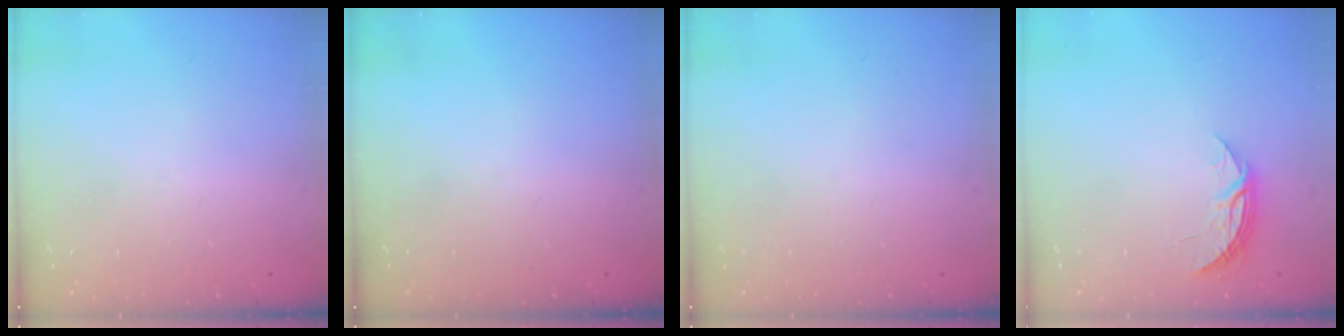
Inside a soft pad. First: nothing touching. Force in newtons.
{"total": 0.0}
{"total": 0.0}
{"total": 6.2, "press": 6.2, "slide": 0.5}